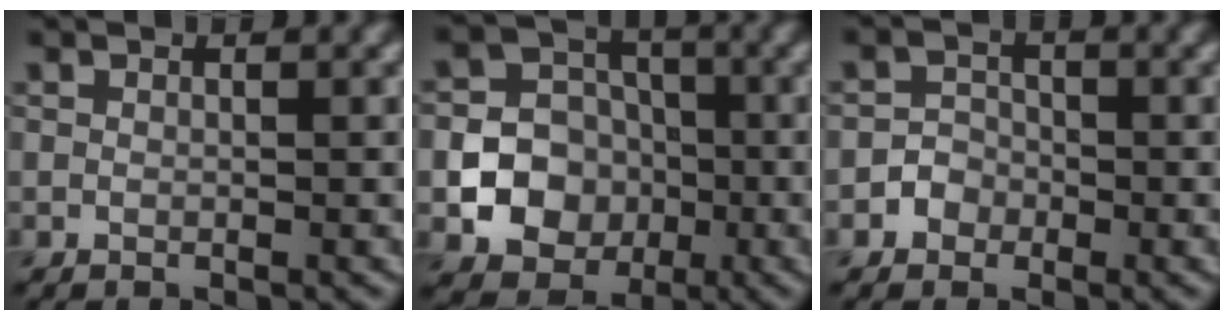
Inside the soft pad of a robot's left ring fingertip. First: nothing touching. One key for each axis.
{"total": 9.7, "fx": -2.2, "fy": 8.9, "fz": 3.3, "tx": -0.048, "ty": -0.011, "tz": -0.054}
{"total": 1.7, "fx": -0.8, "fy": 1.4, "fz": 0.3, "tx": 0.006, "ty": 0.007, "tz": -0.015}